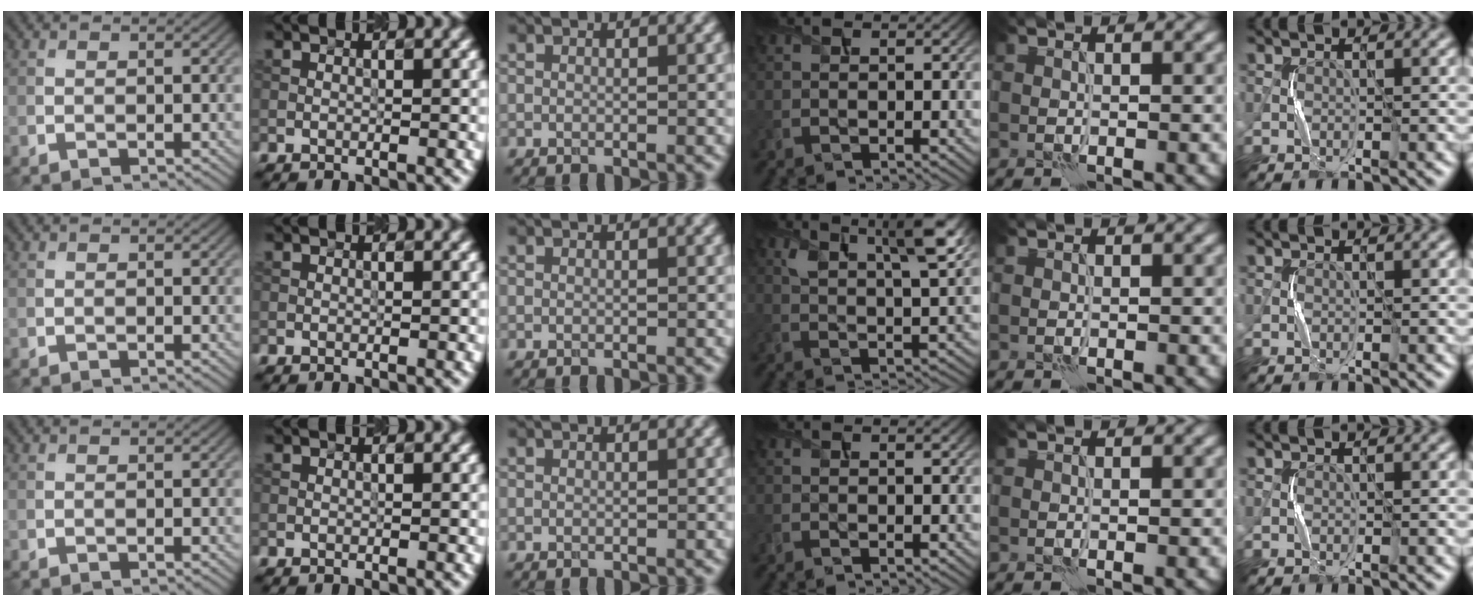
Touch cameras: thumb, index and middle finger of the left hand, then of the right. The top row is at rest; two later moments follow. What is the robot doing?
{"motion": "squeeze", "object": "stress ball aka squeeze ball"}